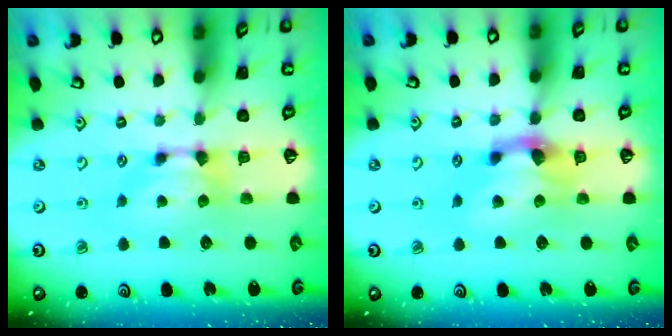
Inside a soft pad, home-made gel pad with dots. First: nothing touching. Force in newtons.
{"total": 2.6, "press": 1.9, "slide": 1.7}